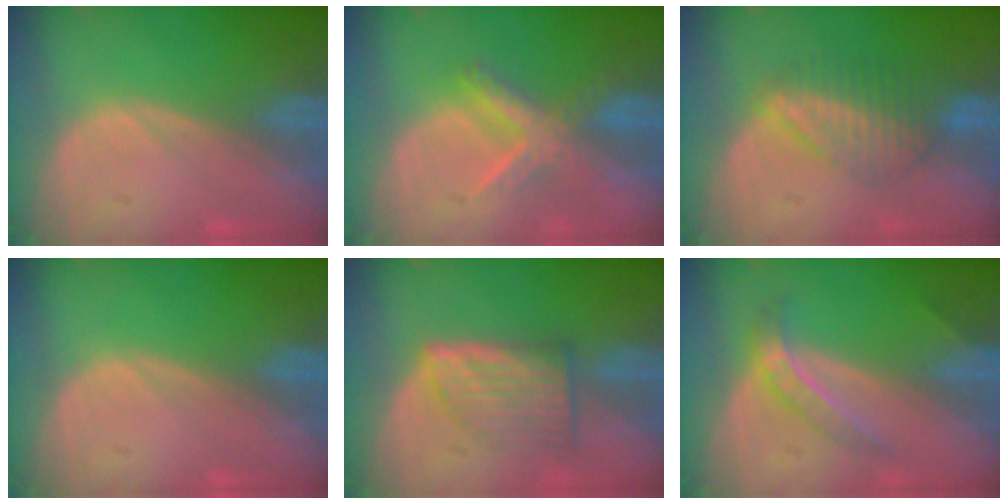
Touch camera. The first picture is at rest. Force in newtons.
{"total": 5.6, "press": 5.6, "slide": 0.1}
{"total": 6.4, "press": 6.0, "slide": 2.0}
{"total": 0.0}
{"total": 6.2, "press": 6.0, "slide": 1.8}
{"total": 4.1, "press": 4.1, "slide": 0.3}